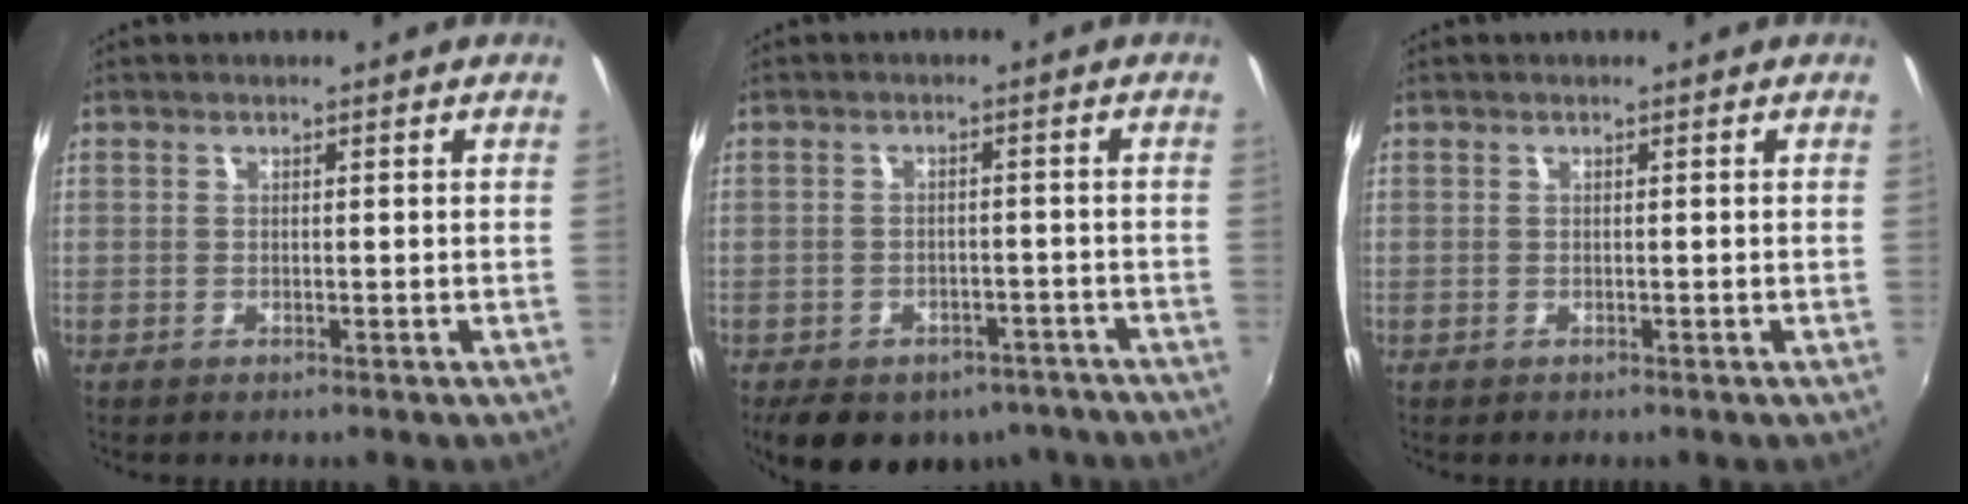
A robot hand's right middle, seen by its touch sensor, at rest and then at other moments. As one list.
[{"total": 14.1, "force": [-10.0, 7.9, 6.0], "torque": [-0.128, -0.002, -0.123]}, {"total": 0.0}]